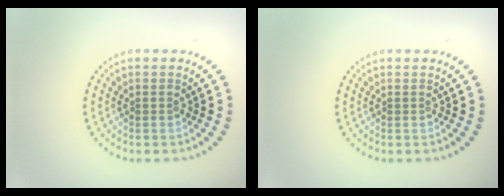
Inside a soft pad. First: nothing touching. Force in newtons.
{"total": 0.0}